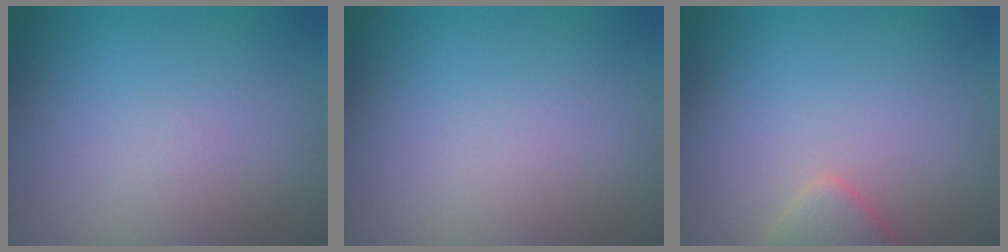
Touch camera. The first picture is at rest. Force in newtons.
{"total": 0.0}
{"total": 2.1, "press": 2.1, "slide": 0.2}